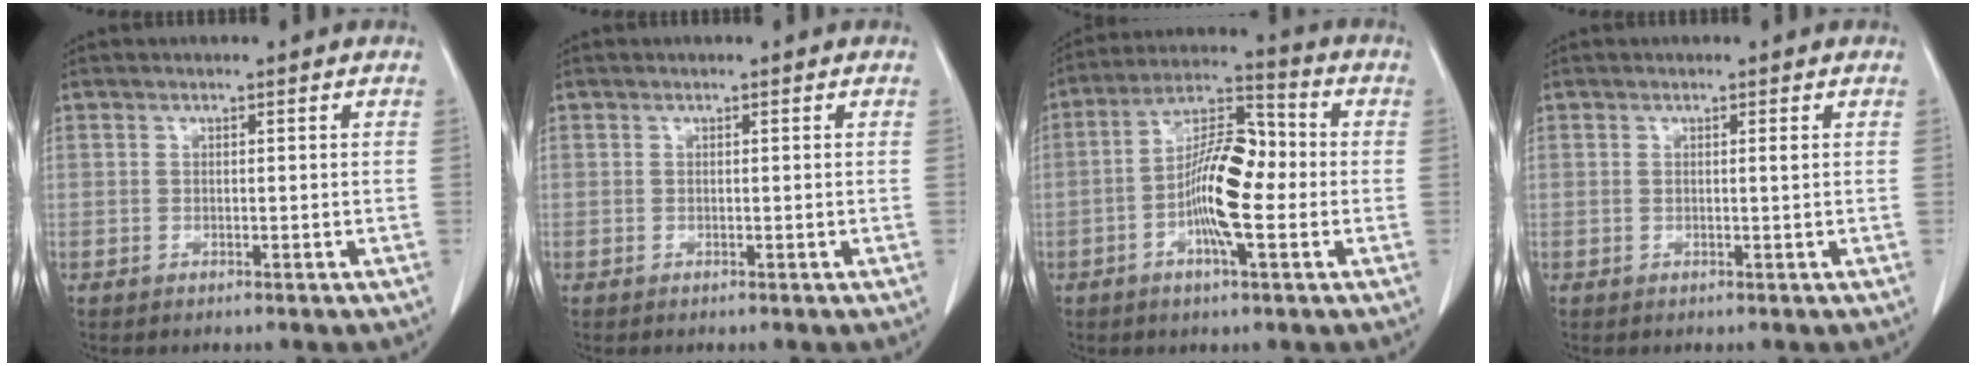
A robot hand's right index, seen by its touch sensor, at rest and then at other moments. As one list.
[{"total": 0.0}, {"total": 11.3, "force": [-1.9, 3.0, 10.8], "torque": [-0.197, 0.022, -0.037]}, {"total": 0.5, "force": [0.3, -0.1, 0.4], "torque": [-0.007, 0.000, 0.009]}]